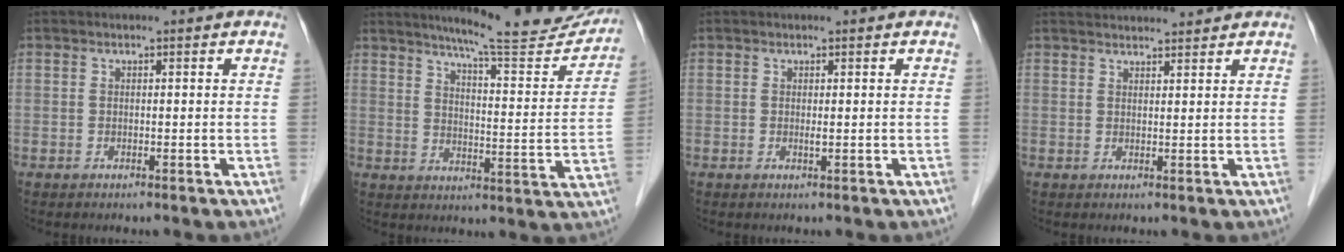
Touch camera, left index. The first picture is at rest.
{"total": 19.3, "force": [17.5, 1.6, 7.9], "torque": [-0.108, -0.049, 0.219]}
{"total": 0.7, "force": [0.4, 0.0, 0.6], "torque": [-0.013, 0.001, 0.004]}
{"total": 7.8, "force": [7.6, 0.8, 1.9], "torque": [-0.027, 0.030, 0.103]}